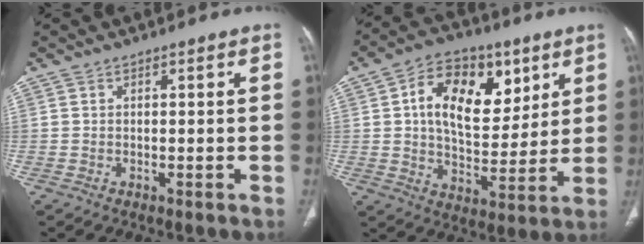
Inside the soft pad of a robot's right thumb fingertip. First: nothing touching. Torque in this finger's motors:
{"motor_torque": [-0.20, 0.48, 0.20, 0.34, 0.11]}